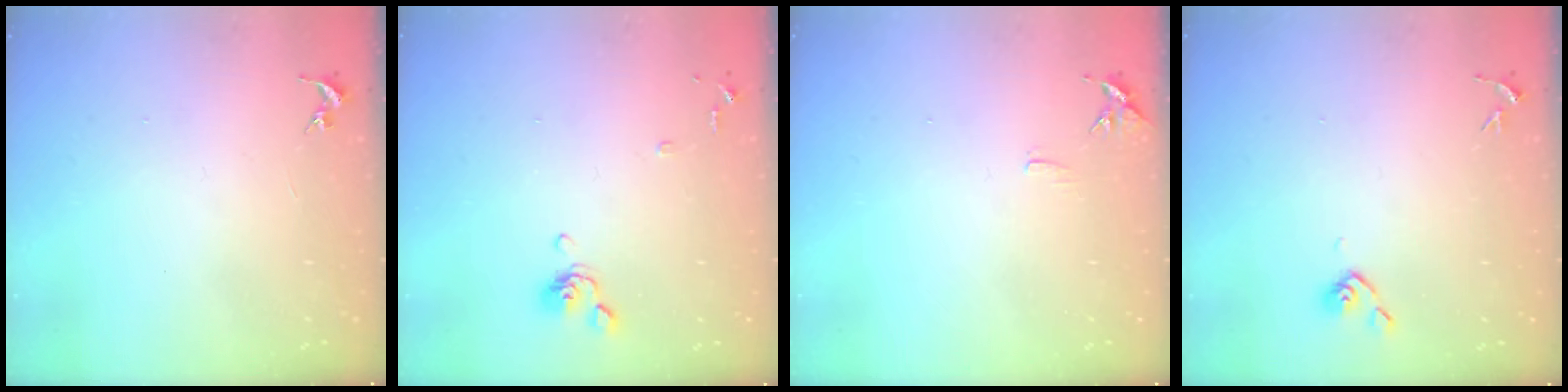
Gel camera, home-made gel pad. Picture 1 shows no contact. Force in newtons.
{"total": 7.9, "press": 7.8, "slide": 1.5}
{"total": 6.8, "press": 6.7, "slide": 0.7}
{"total": 3.7, "press": 3.6, "slide": 0.8}